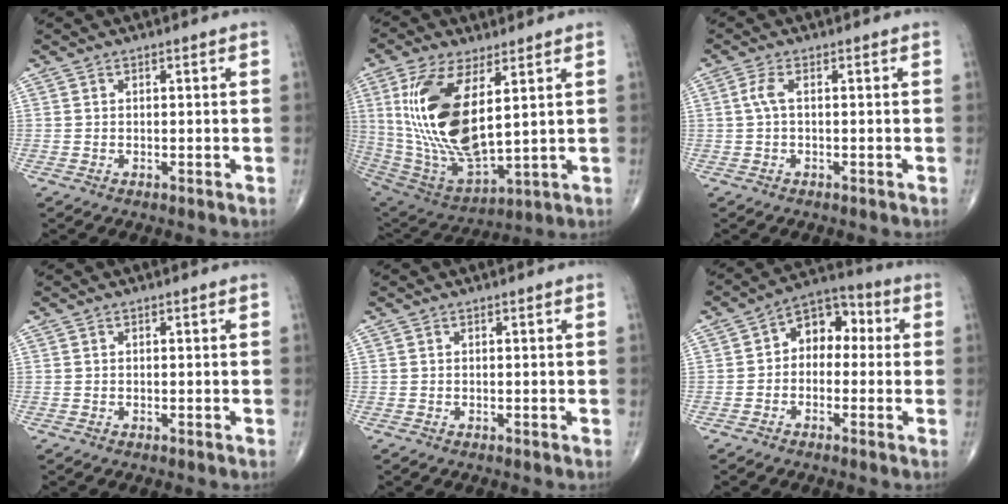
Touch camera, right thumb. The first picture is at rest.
{"total": 20.9, "force": [5.1, 9.0, 18.1], "torque": [-0.369, -0.032, 0.110]}
{"total": 2.2, "force": [0.1, 0.6, 2.1], "torque": [-0.057, 0.006, -0.001]}
{"total": 0.0}
{"total": 0.0}
{"total": 8.9, "force": [0.4, 6.3, 6.2], "torque": [-0.054, 0.036, -0.013]}